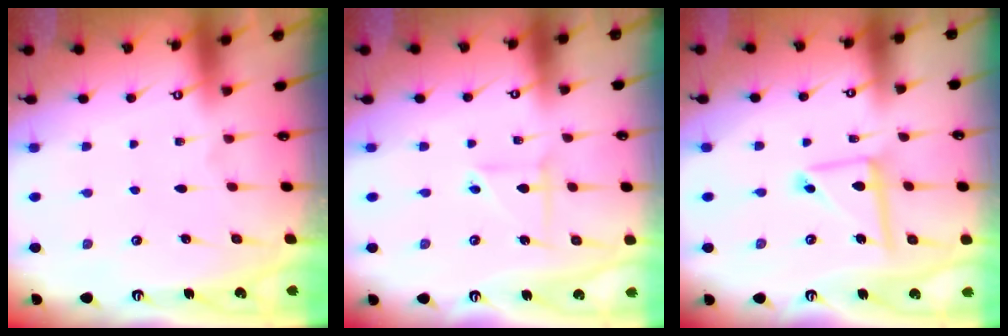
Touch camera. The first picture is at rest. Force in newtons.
{"total": 3.6, "press": 3.6, "slide": 0.3}
{"total": 9.8, "press": 9.8, "slide": 0.9}